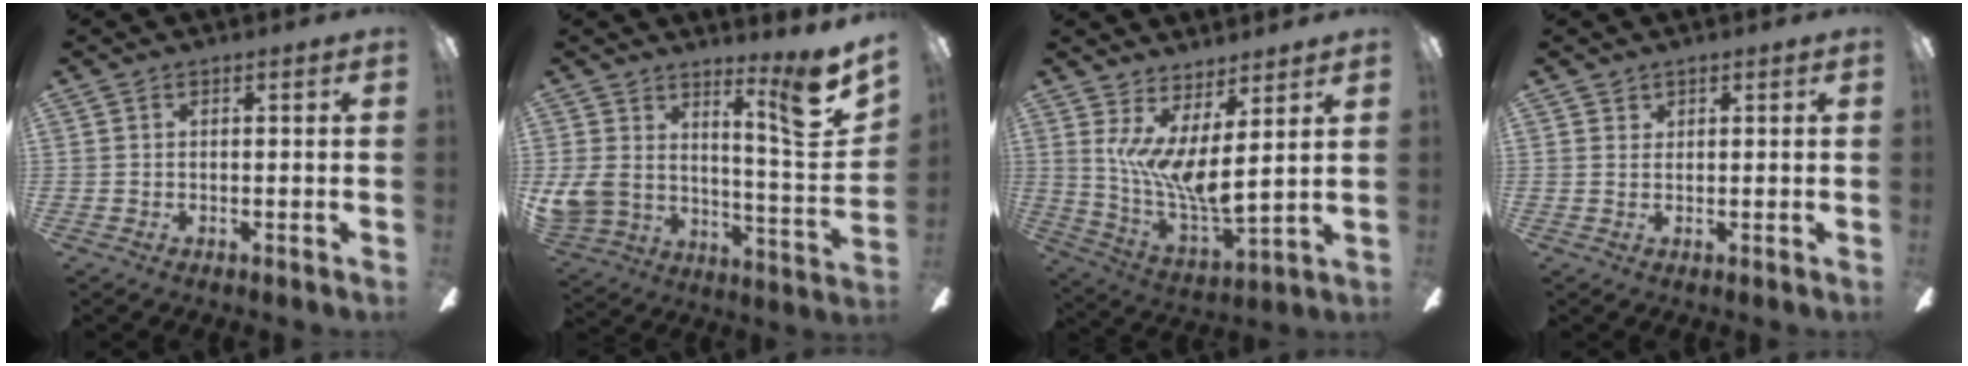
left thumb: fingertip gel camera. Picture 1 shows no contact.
{"total": 14.9, "force": [9.0, 5.6, 10.5], "torque": [-0.147, -0.070, 0.146]}
{"total": 10.3, "force": [5.3, 2.0, 8.5], "torque": [-0.194, -0.060, 0.098]}
{"total": 0.9, "force": [0.8, 0.4, 0.1], "torque": [-0.002, 0.000, 0.016]}